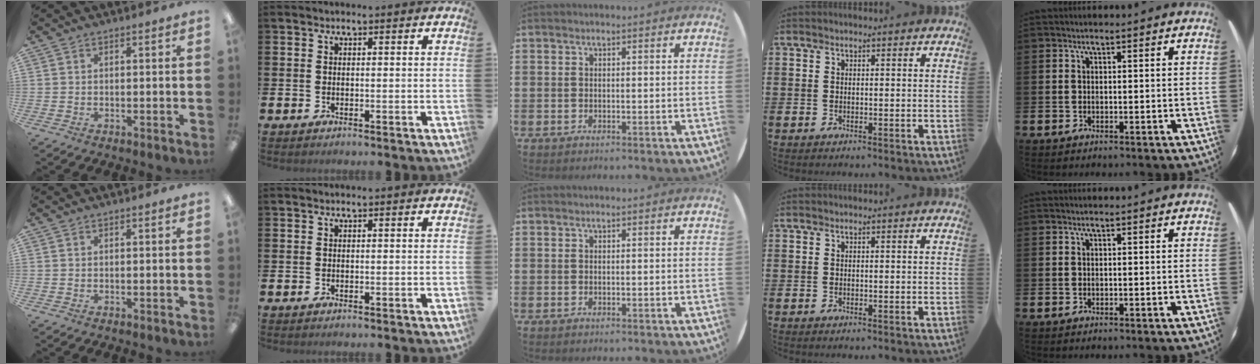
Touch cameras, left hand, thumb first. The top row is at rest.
{}